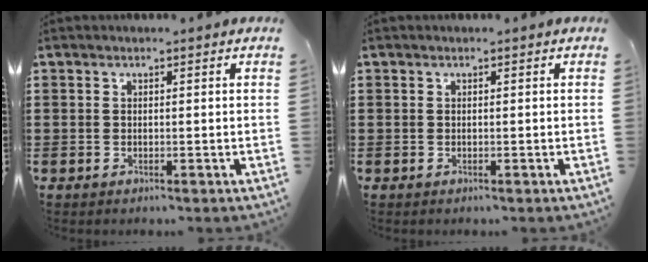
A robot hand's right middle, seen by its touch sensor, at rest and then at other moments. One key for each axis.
{"total": 0.0}